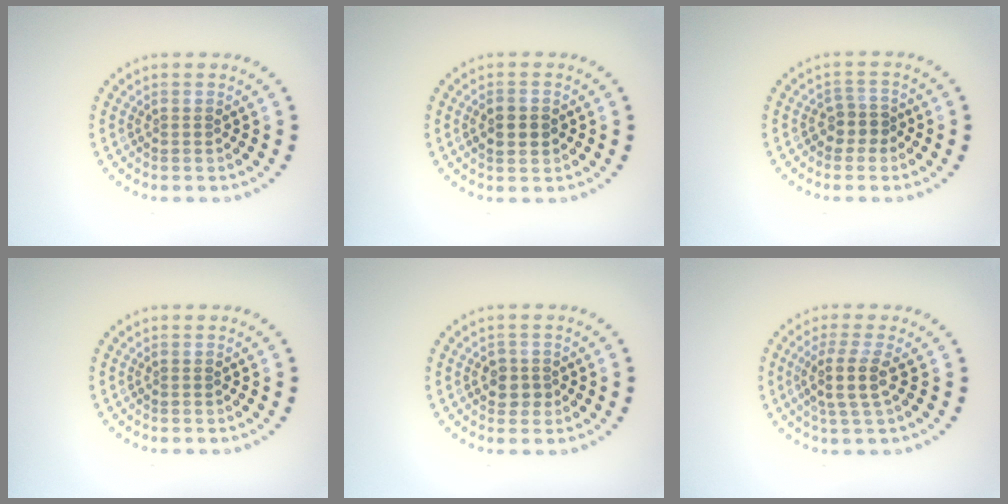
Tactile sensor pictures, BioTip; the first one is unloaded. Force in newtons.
{"total": 3.0, "press": 3.0, "slide": 0.0}
{"total": 1.9, "press": 1.5, "slide": 1.1}
{"total": 0.0}
{"total": 1.8, "press": 1.6, "slide": 0.6}
{"total": 3.0, "press": 2.3, "slide": 1.8}